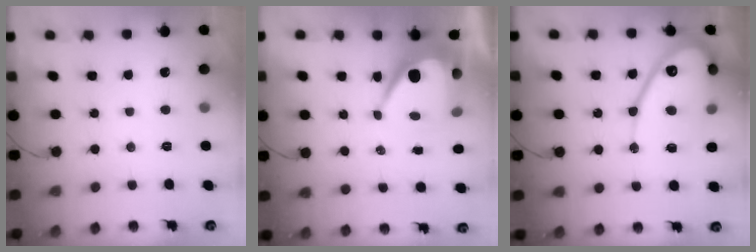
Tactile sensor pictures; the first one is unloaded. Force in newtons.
{"total": 10.4, "press": 10.3, "slide": 0.8}
{"total": 15.4, "press": 15.4, "slide": 1.3}